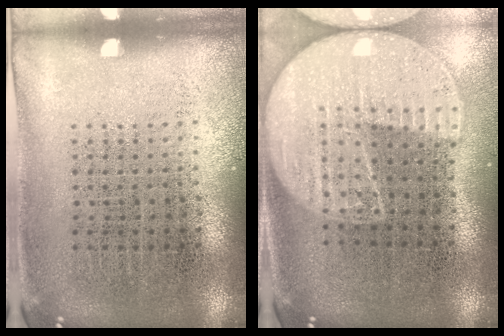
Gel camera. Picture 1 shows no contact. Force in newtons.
{"total": 2.3, "press": 2.0, "slide": 1.1}